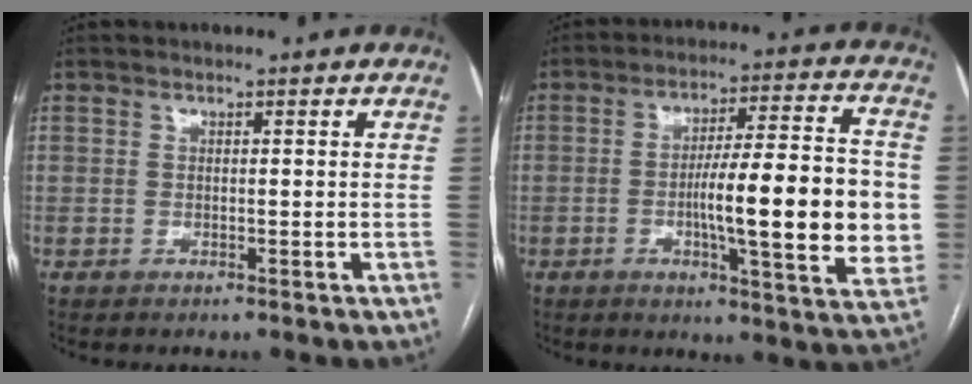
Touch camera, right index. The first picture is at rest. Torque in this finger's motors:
{"motor_torque": [2.14, 0.00, 0.43, 0.10]}